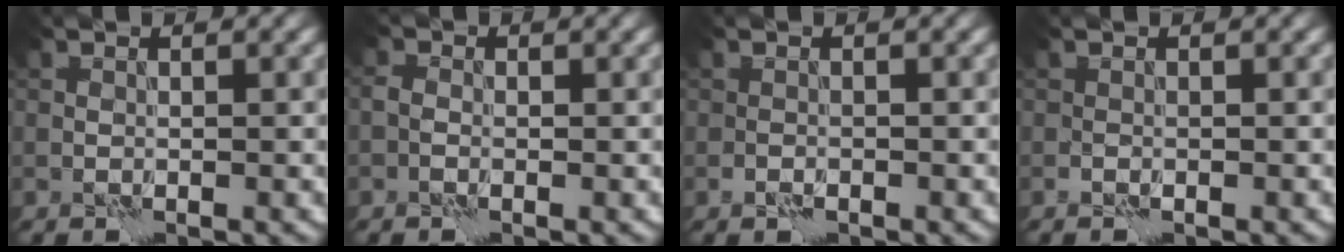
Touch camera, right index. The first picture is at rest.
{"total": 0.9, "force": [-0.3, 0.8, 0.5], "torque": [-0.009, 0.006, -0.013]}
{"total": 0.6, "force": [-0.3, 0.4, 0.4], "torque": [-0.008, 0.000, -0.006]}
{"total": 0.0}